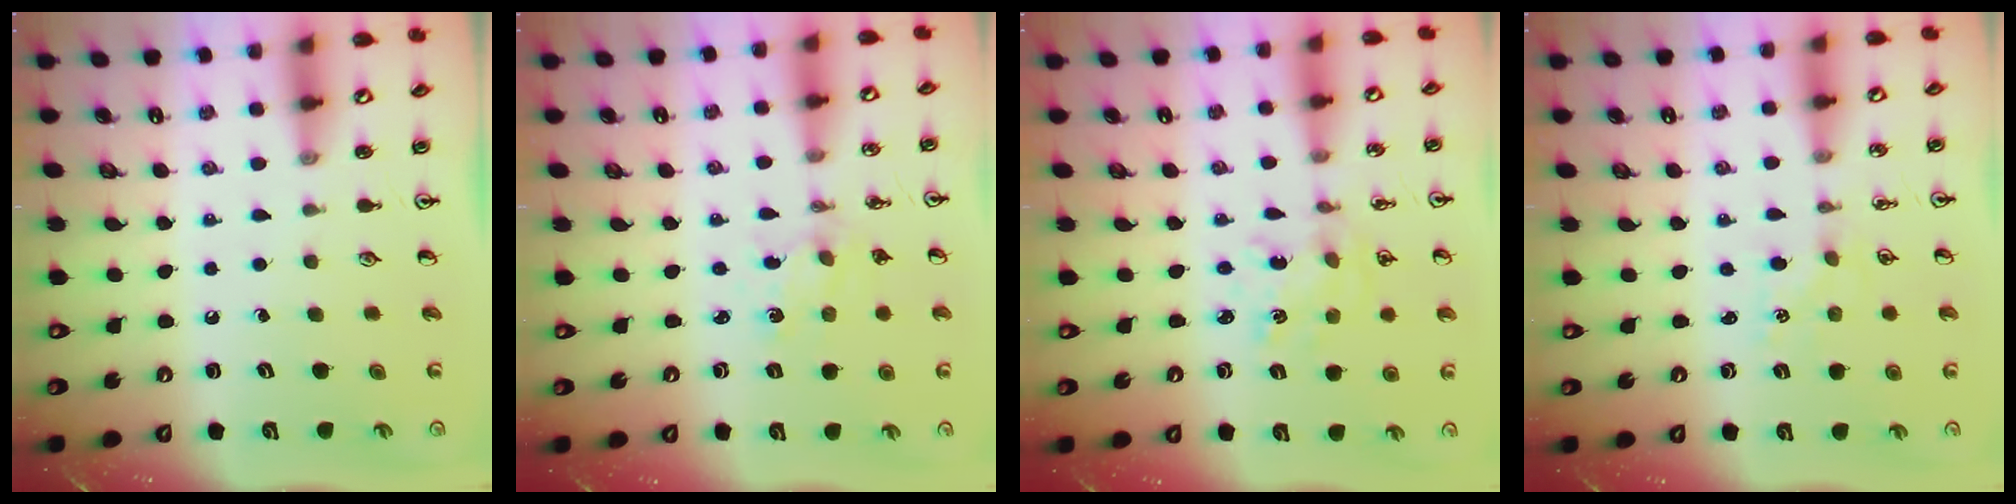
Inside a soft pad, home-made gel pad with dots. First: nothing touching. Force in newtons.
{"total": 0.7, "press": 0.7, "slide": 0.1}
{"total": 1.4, "press": 1.4, "slide": 0.2}
{"total": 2.3, "press": 2.3, "slide": 0.3}